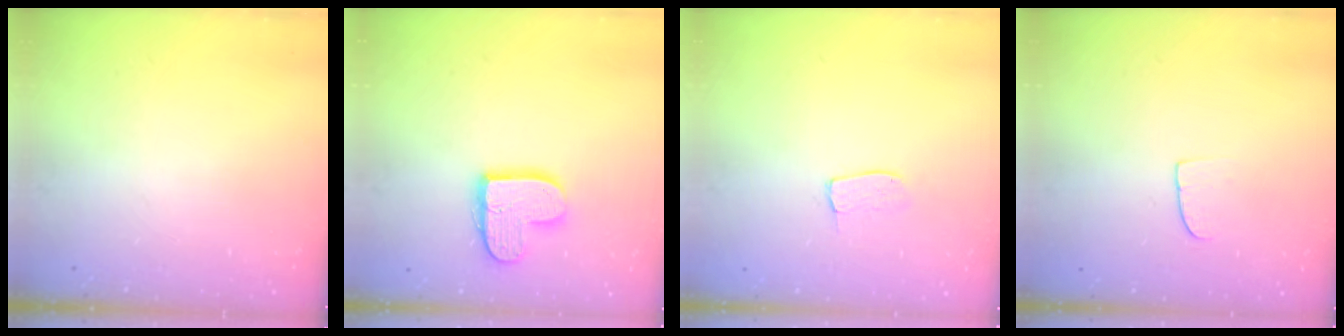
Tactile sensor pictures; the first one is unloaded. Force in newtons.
{"total": 12.6, "press": 12.6, "slide": 0.9}
{"total": 4.2, "press": 4.2, "slide": 0.2}
{"total": 5.6, "press": 5.5, "slide": 0.5}